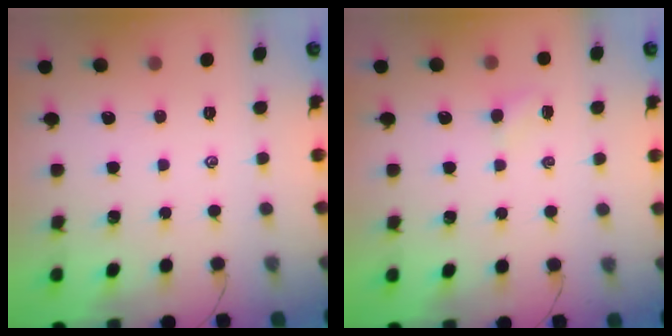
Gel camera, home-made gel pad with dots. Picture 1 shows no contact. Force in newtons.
{"total": 2.6, "press": 2.5, "slide": 0.9}